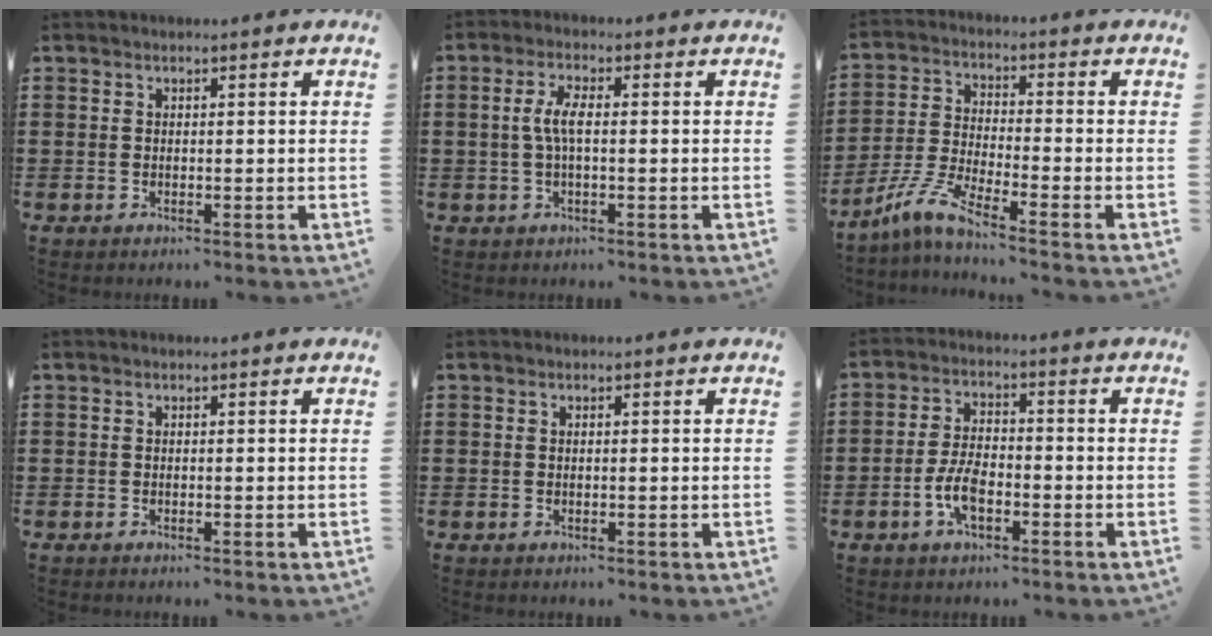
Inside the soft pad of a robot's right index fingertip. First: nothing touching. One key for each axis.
{"total": 4.0, "fx": -0.2, "fy": 1.2, "fz": 3.8, "tx": -0.083, "ty": 0.000, "tz": -0.010}
{"total": 6.5, "fx": -5.2, "fy": 0.0, "fz": 3.9, "tx": -0.107, "ty": -0.022, "tz": -0.109}
{"total": 0.0}
{"total": 0.0}
{"total": 5.7, "fx": -2.0, "fy": 2.6, "fz": 4.7, "tx": -0.115, "ty": -0.006, "tz": -0.043}